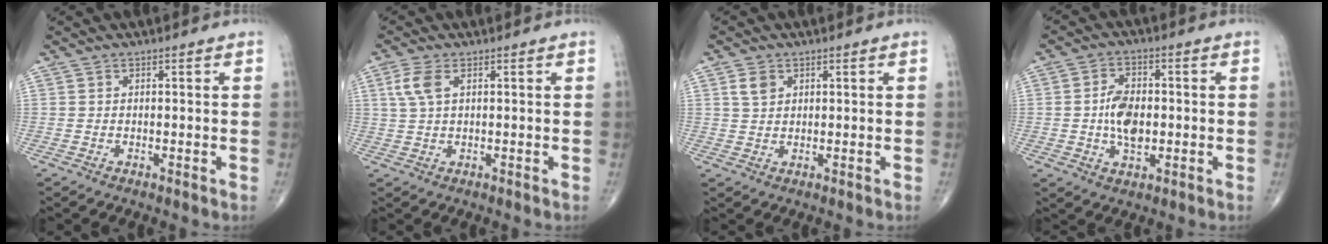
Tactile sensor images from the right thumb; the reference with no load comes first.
{"total": 4.3, "force": [1.5, 2.0, 3.4], "torque": [-0.089, 0.010, 0.033]}
{"total": 2.9, "force": [1.3, 2.0, 1.7], "torque": [-0.027, 0.000, 0.028]}
{"total": 8.0, "force": [-0.4, 4.9, 6.3], "torque": [-0.101, 0.004, -0.009]}